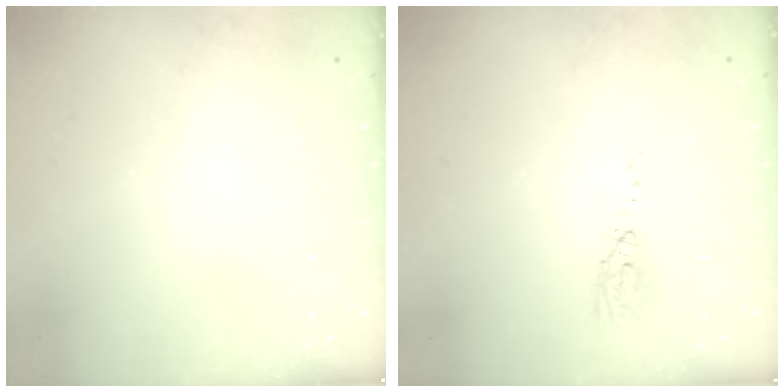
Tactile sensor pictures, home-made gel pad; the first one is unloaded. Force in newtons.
{"total": 5.0, "press": 4.7, "slide": 1.5}